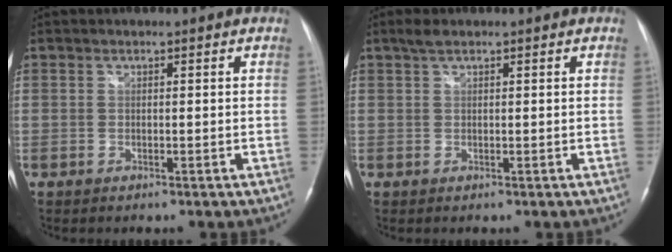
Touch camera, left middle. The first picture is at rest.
{"total": 0.6, "force": [0.5, 0.1, 0.4], "torque": [-0.014, 0.009, 0.010]}